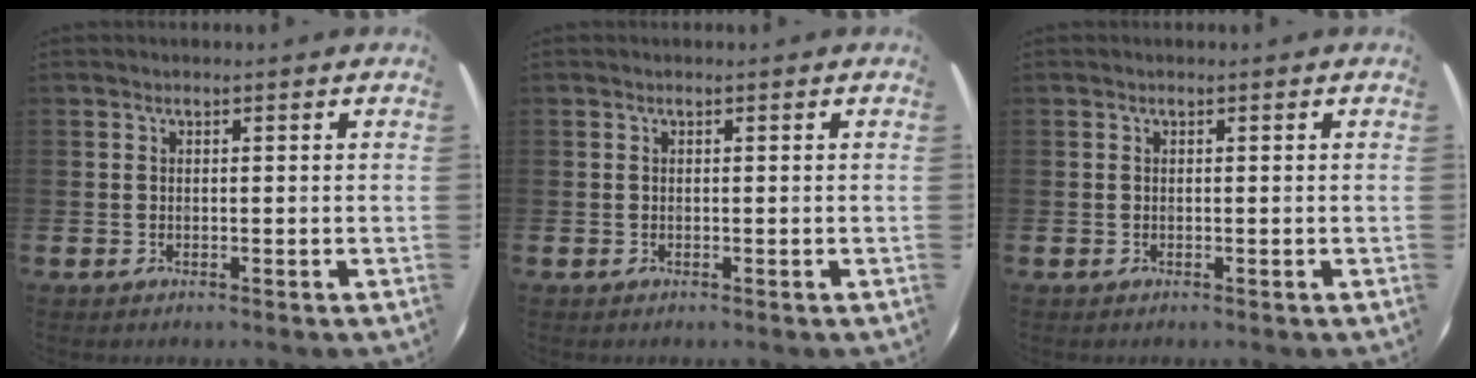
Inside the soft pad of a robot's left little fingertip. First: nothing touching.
{"total": 0.0}
{"total": 0.0}